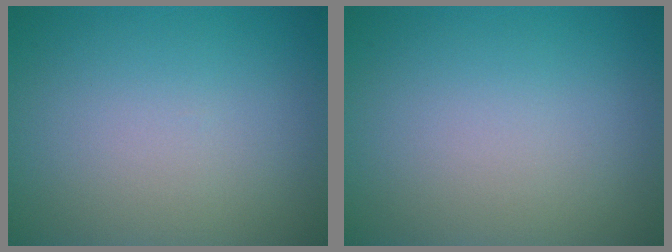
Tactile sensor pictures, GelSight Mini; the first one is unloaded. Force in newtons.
{"total": 0.0}